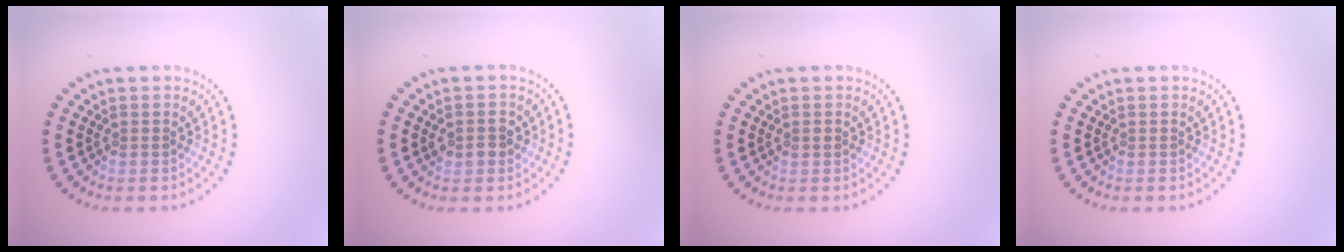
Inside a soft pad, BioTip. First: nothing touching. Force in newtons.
{"total": 1.9, "press": 1.9, "slide": 0.2}
{"total": 0.8, "press": 0.8, "slide": 0.0}
{"total": 0.0}